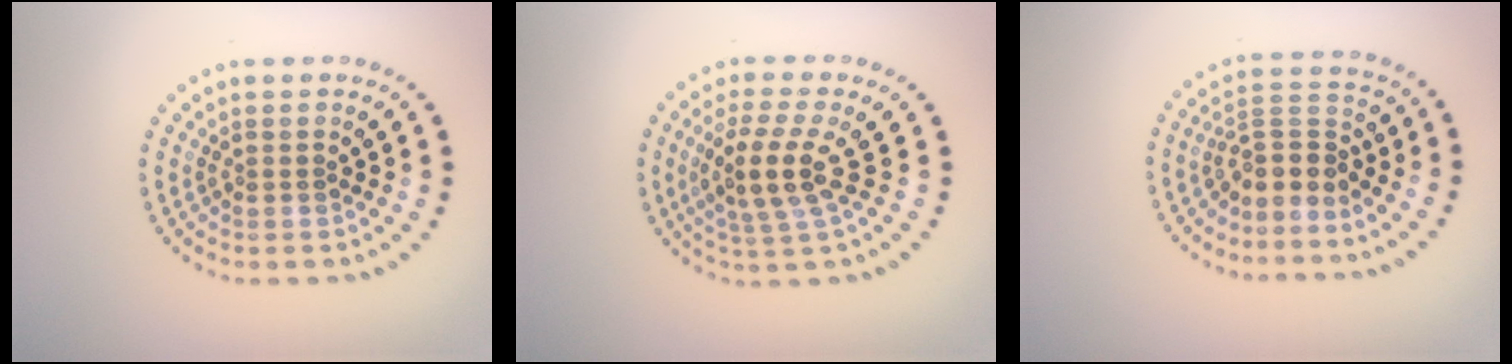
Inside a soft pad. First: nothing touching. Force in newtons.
{"total": 4.0, "press": 3.5, "slide": 2.0}
{"total": 3.0, "press": 2.2, "slide": 2.0}